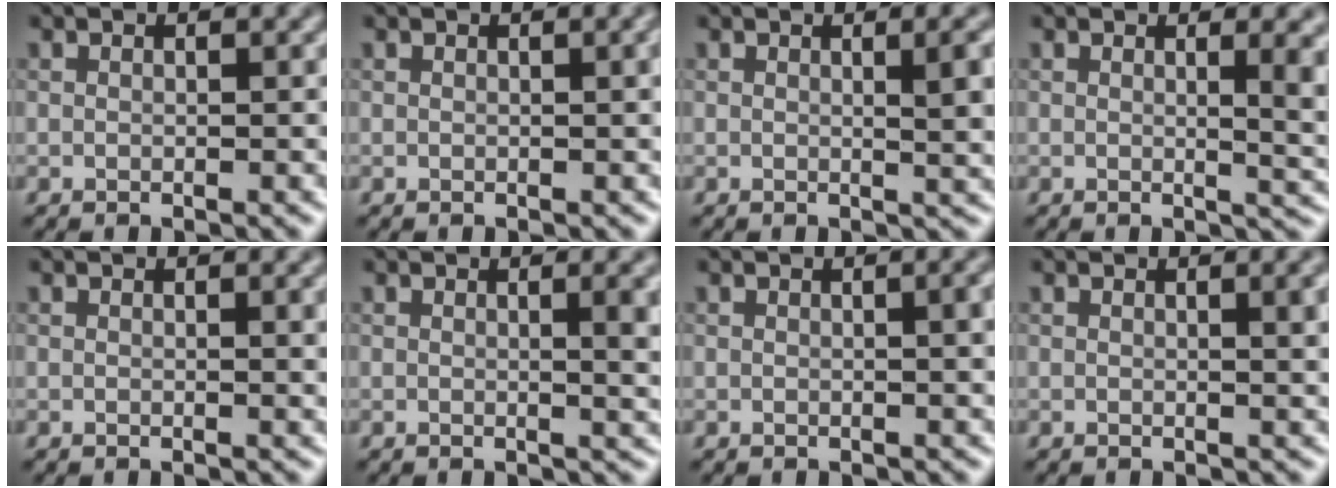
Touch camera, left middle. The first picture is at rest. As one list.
[{"total": 1.6, "force": [0.3, 0.4, 1.5], "torque": [-0.017, 0.004, 0.002]}, {"total": 4.5, "force": [0.9, 1.4, 4.1], "torque": [-0.040, 0.010, 0.009]}, {"total": 4.5, "force": [0.7, 1.6, 4.2], "torque": [-0.034, 0.001, 0.009]}, {"total": 1.9, "force": [0.5, 0.5, 1.7], "torque": [-0.018, 0.003, 0.004]}, {"total": 4.2, "force": [0.7, 1.3, 4.0], "torque": [-0.039, 0.009, 0.005]}, {"total": 3.0, "force": [0.4, 1.0, 2.8], "torque": [-0.030, 0.006, 0.003]}, {"total": 3.6, "force": [1.0, 1.2, 3.2], "torque": [-0.031, 0.008, 0.010]}]